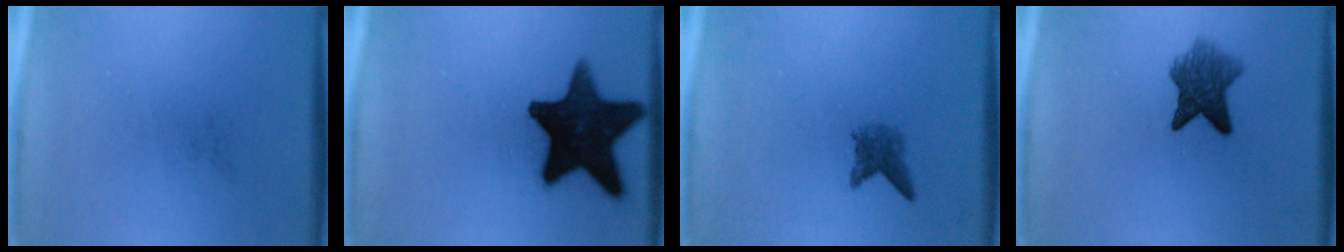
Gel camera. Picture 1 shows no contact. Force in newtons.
{"total": 17.7}
{"total": 2.3}
{"total": 6.4}